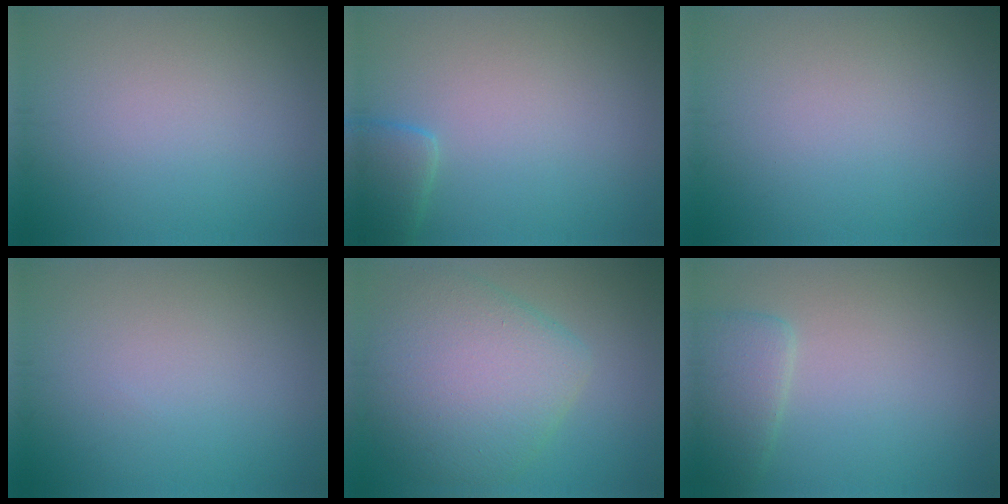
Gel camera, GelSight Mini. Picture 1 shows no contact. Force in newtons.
{"total": 2.4, "press": 2.4, "slide": 0.2}
{"total": 0.0}
{"total": 0.0}
{"total": 7.6, "press": 7.6, "slide": 0.3}
{"total": 2.9, "press": 2.9, "slide": 0.3}